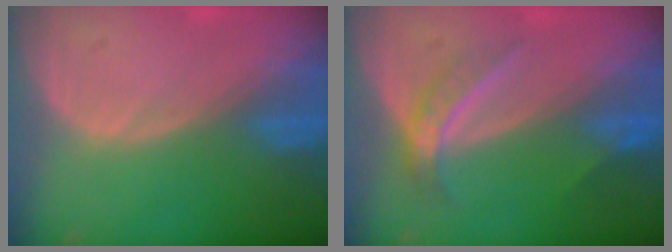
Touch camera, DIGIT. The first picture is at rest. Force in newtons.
{"total": 4.6, "press": 4.1, "slide": 2.1}